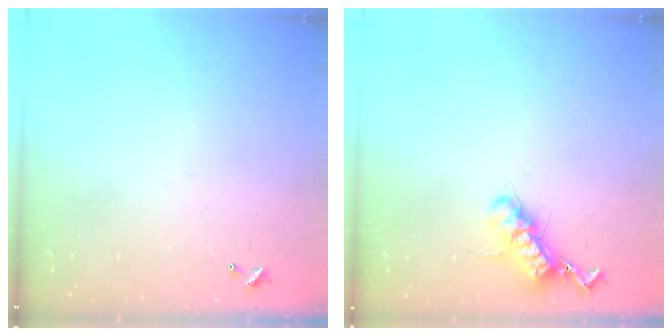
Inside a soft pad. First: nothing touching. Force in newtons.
{"total": 12.8, "press": 12.8, "slide": 0.8}